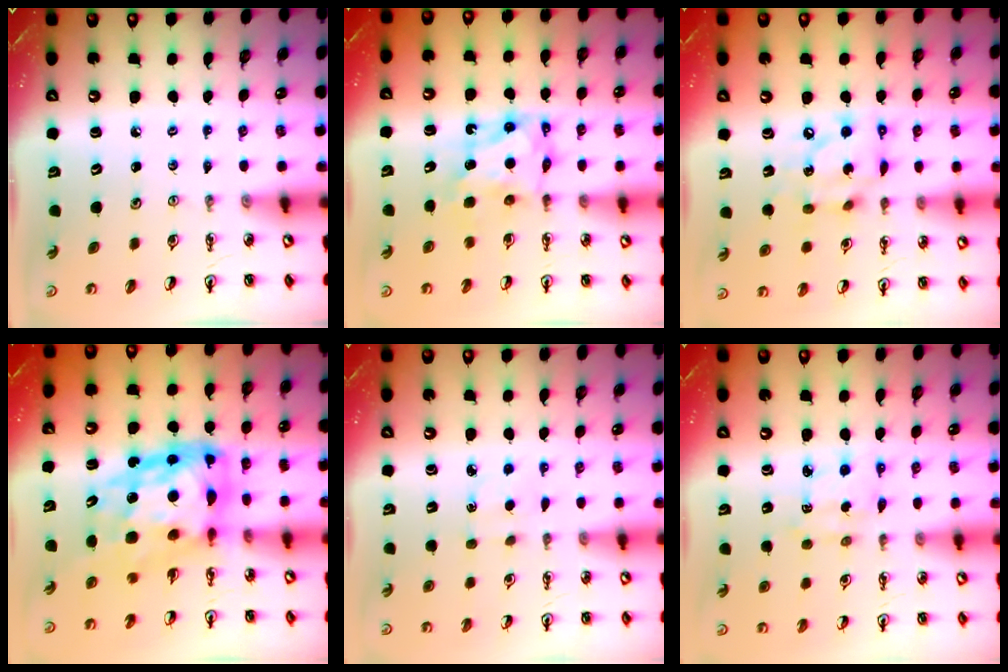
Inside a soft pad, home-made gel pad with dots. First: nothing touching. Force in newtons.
{"total": 6.5, "press": 6.5, "slide": 0.2}
{"total": 12.8, "press": 12.7, "slide": 0.9}
{"total": 15.0, "press": 14.9, "slide": 2.2}
{"total": 2.7, "press": 2.6, "slide": 0.3}
{"total": 2.9, "press": 2.9, "slide": 0.2}